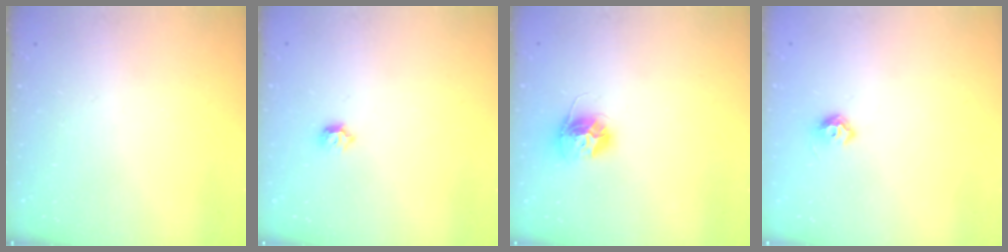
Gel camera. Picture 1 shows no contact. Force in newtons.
{"total": 6.1, "press": 6.0, "slide": 1.1}
{"total": 11.3, "press": 11.2, "slide": 0.8}
{"total": 6.4, "press": 6.3, "slide": 1.1}